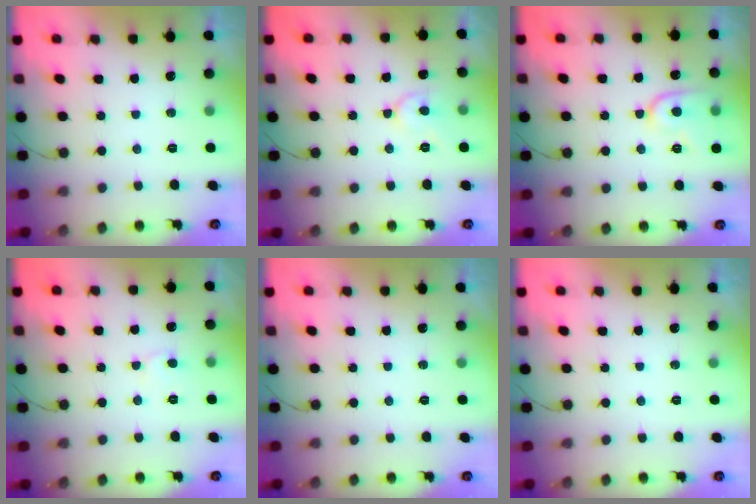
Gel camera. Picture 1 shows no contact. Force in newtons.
{"total": 6.3, "press": 6.3, "slide": 0.7}
{"total": 9.8, "press": 9.8, "slide": 0.8}
{"total": 5.1, "press": 5.0, "slide": 0.5}
{"total": 0.0}
{"total": 0.0}